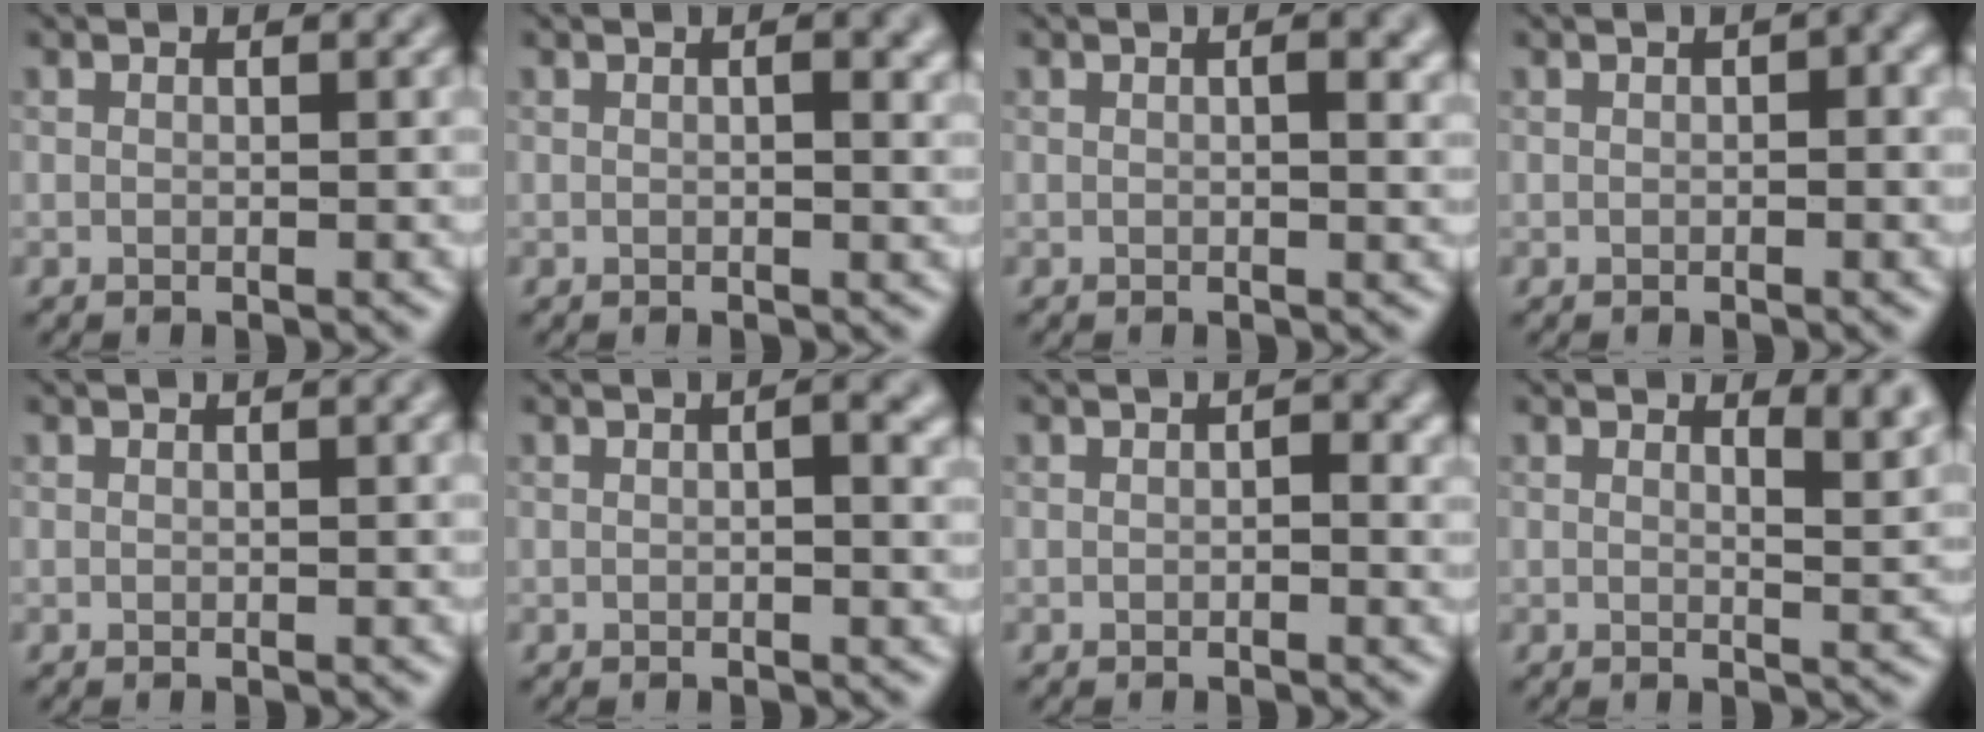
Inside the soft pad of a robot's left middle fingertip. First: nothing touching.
{"total": 1.9, "force": [0.3, 0.5, 1.8], "torque": [-0.023, 0.001, 0.004]}
{"total": 2.3, "force": [0.5, 0.7, 2.2], "torque": [-0.027, 0.002, 0.006]}
{"total": 1.8, "force": [0.3, 0.7, 1.6], "torque": [-0.019, 0.004, 0.004]}
{"total": 0.6, "force": [0.1, 0.1, 0.6], "torque": [-0.009, 0.003, 0.001]}
{"total": 2.1, "force": [0.4, 0.5, 2.0], "torque": [-0.026, 0.002, 0.003]}
{"total": 1.2, "force": [0.0, 0.5, 1.1], "torque": [-0.013, -0.001, 0.001]}
{"total": 4.2, "force": [2.5, 1.5, 3.0], "torque": [-0.020, 0.003, 0.030]}